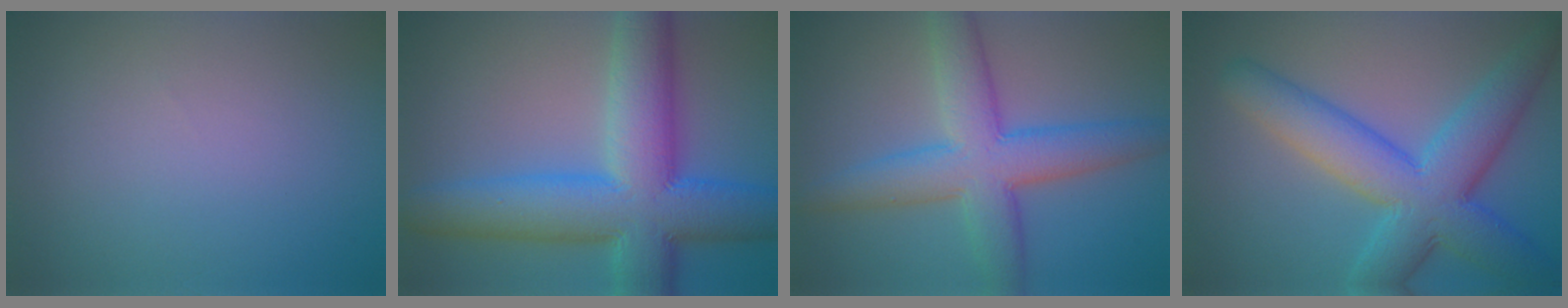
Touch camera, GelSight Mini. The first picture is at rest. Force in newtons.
{"total": 12.9, "press": 12.9, "slide": 0.3}
{"total": 7.7, "press": 7.7, "slide": 0.1}
{"total": 9.2, "press": 9.2, "slide": 0.3}